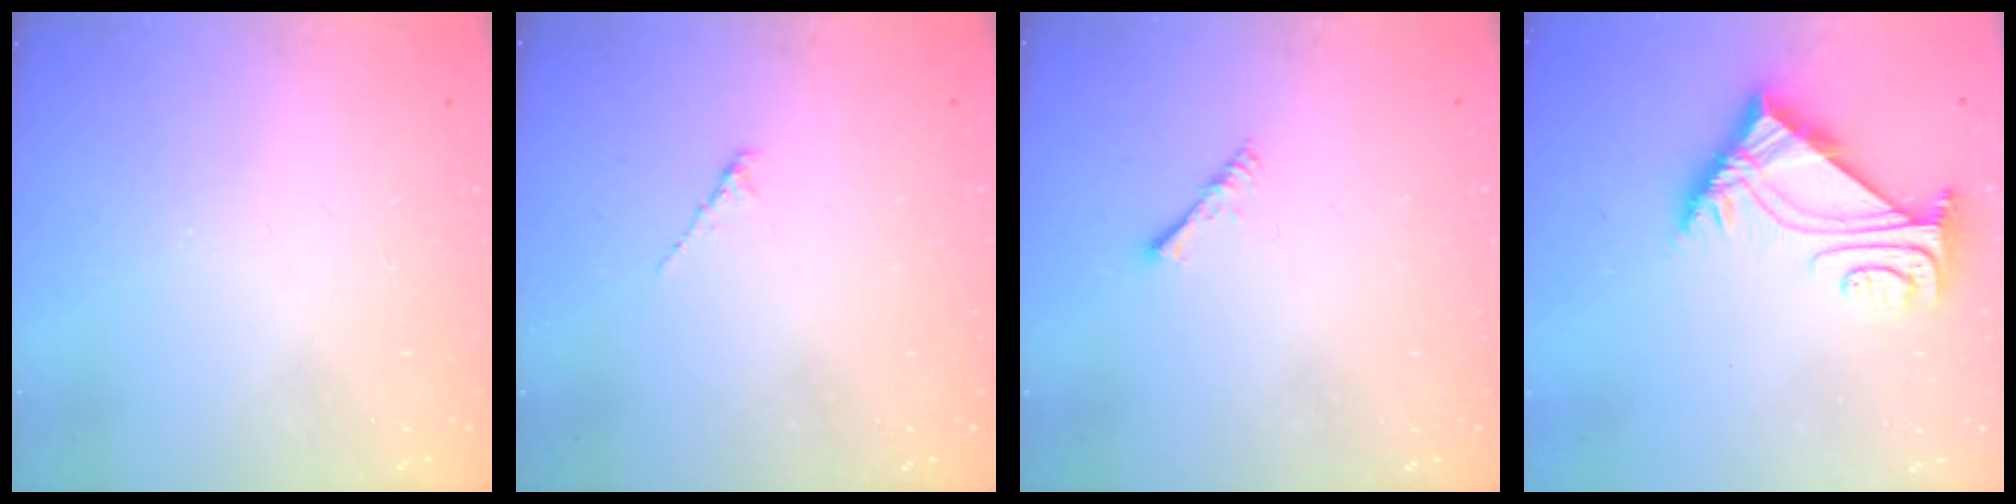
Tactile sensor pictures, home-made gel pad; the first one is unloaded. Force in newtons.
{"total": 1.2, "press": 1.1, "slide": 0.4}
{"total": 2.0, "press": 1.9, "slide": 0.4}
{"total": 5.2, "press": 5.1, "slide": 0.7}